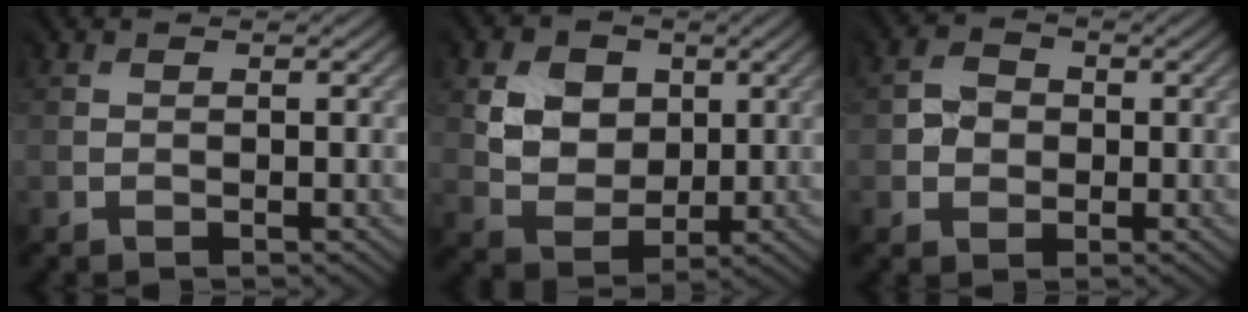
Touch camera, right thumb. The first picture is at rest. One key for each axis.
{"total": 6.0, "fx": 2.2, "fy": 5.1, "fz": 2.2, "tx": -0.061, "ty": -0.003, "tz": 0.033}
{"total": 2.6, "fx": 0.0, "fy": 2.5, "fz": 0.5, "tx": -0.007, "ty": 0.002, "tz": -0.002}